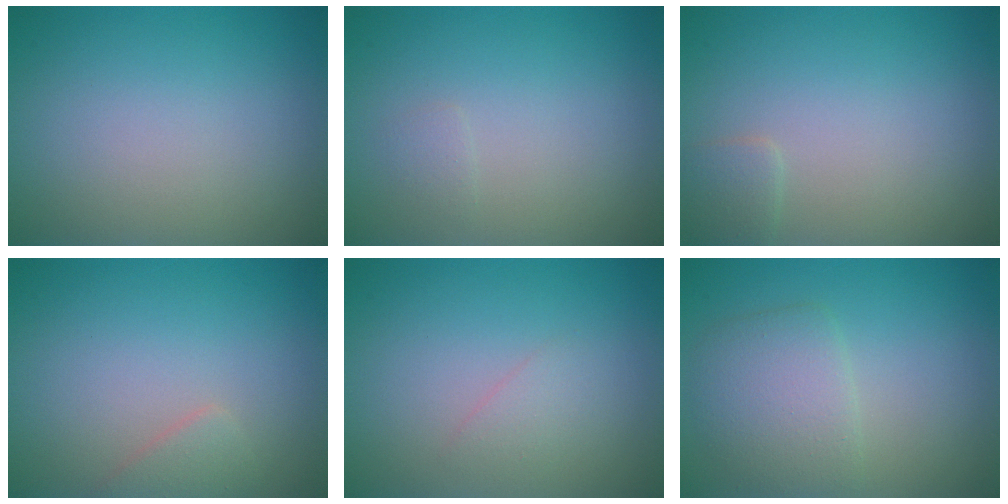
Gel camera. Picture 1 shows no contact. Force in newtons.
{"total": 0.6, "press": 0.6, "slide": 0.1}
{"total": 1.1, "press": 1.1, "slide": 0.1}
{"total": 1.3, "press": 1.3, "slide": 0.1}
{"total": 1.0, "press": 1.0, "slide": 0.0}
{"total": 3.7, "press": 3.6, "slide": 0.1}